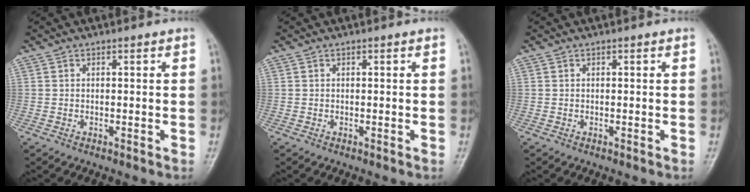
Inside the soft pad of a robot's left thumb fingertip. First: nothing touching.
{"total": 0.0}
{"total": 0.0}